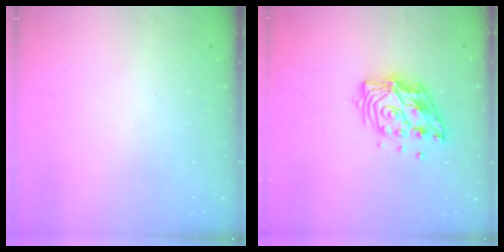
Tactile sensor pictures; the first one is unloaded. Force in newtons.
{"total": 13.0, "press": 12.9, "slide": 1.1}